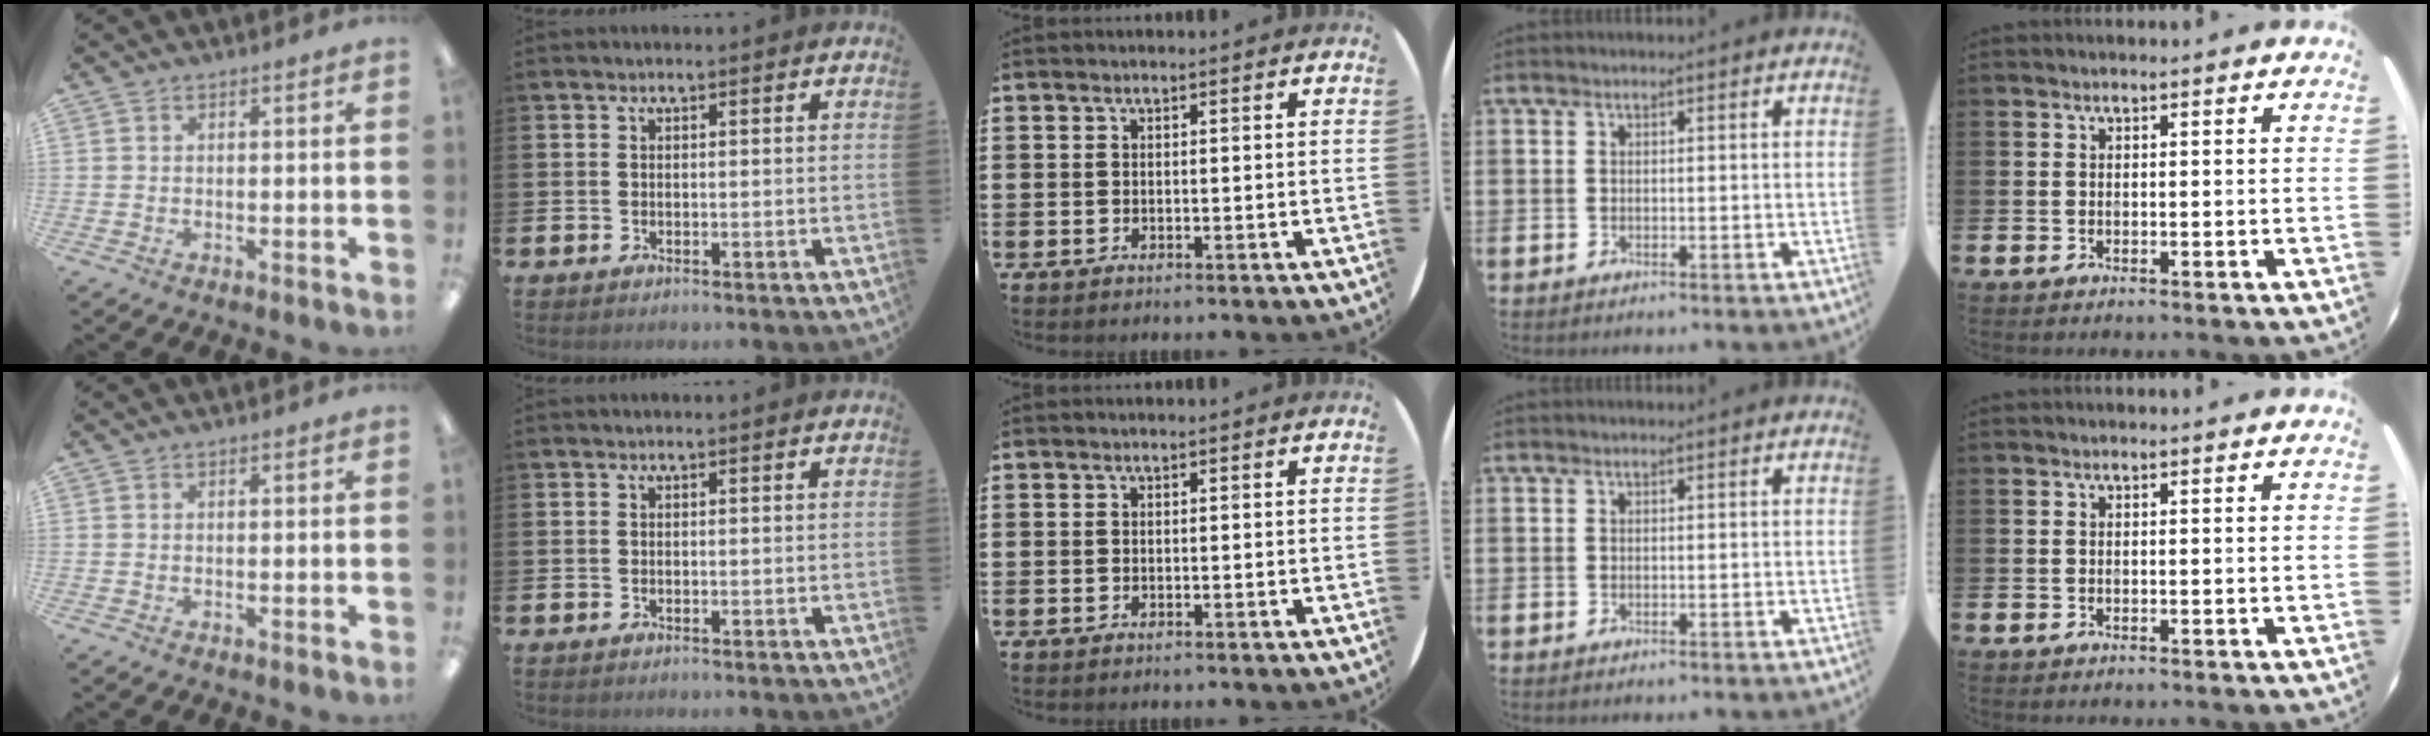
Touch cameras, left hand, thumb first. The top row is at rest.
{}